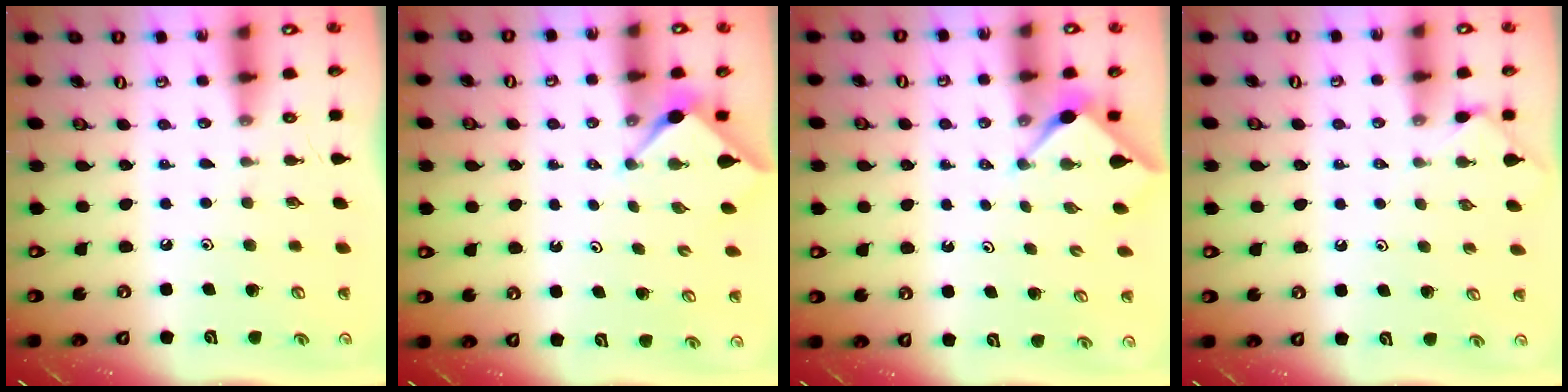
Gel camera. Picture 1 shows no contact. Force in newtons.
{"total": 2.8, "press": 2.7, "slide": 0.5}
{"total": 2.9, "press": 2.9, "slide": 0.2}
{"total": 2.3, "press": 2.3, "slide": 0.4}